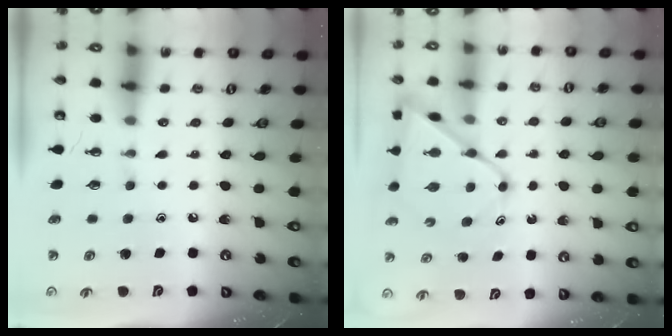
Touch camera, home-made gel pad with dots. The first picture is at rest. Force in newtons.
{"total": 13.5, "press": 13.4, "slide": 1.1}